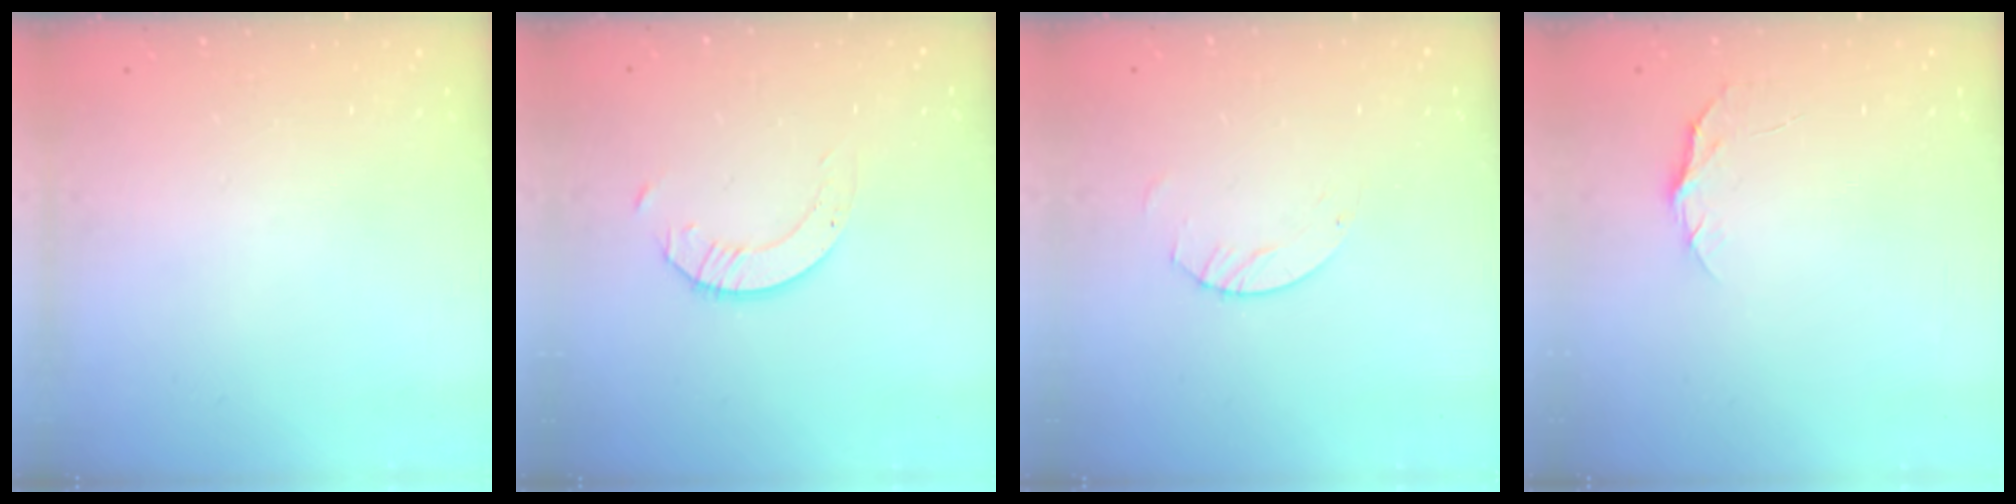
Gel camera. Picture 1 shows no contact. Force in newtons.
{"total": 2.1, "press": 2.1, "slide": 0.2}
{"total": 2.5, "press": 2.5, "slide": 0.1}
{"total": 5.0, "press": 5.0, "slide": 0.6}